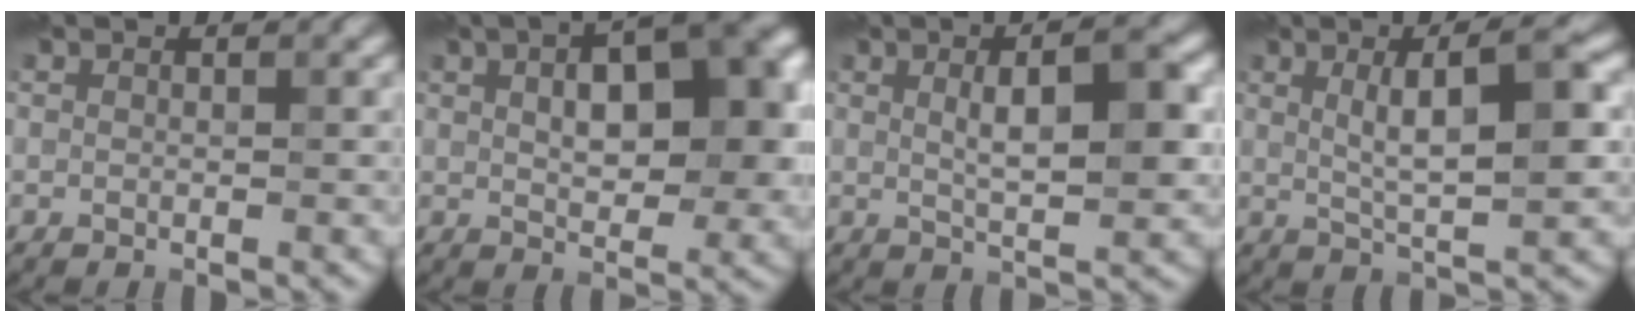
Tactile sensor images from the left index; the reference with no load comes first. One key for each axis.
{"total": 9.2, "fx": 1.9, "fy": 4.3, "fz": 7.9, "tx": -0.106, "ty": 0.012, "tz": 0.026}
{"total": 5.7, "fx": 1.2, "fy": 1.5, "fz": 5.4, "tx": -0.082, "ty": 0.006, "tz": 0.017}
{"total": 6.4, "fx": 1.3, "fy": 1.4, "fz": 6.1, "tx": -0.090, "ty": 0.010, "tz": 0.018}